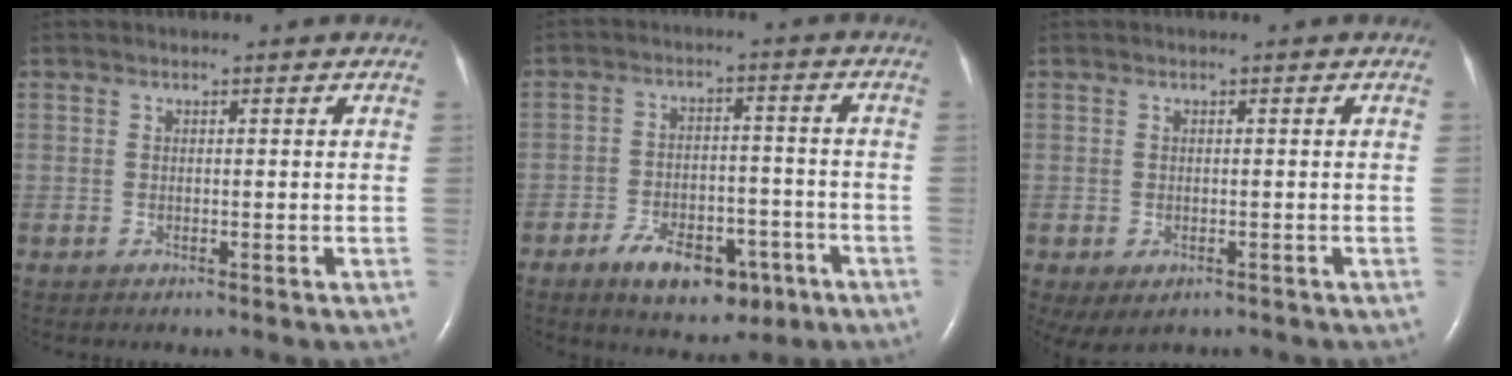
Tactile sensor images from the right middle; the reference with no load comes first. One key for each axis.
{"total": 10.0, "fx": -5.8, "fy": 5.1, "fz": 6.4, "tx": -0.101, "ty": 0.005, "tz": -0.082}
{"total": 3.9, "fx": -2.1, "fy": 2.3, "fz": 2.3, "tx": -0.041, "ty": -0.009, "tz": -0.027}